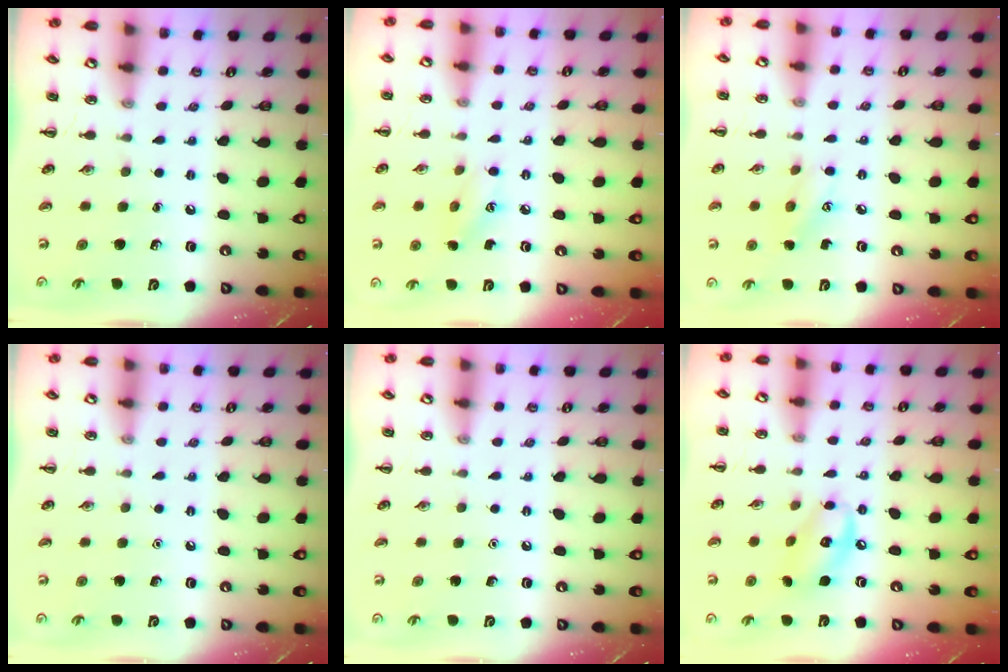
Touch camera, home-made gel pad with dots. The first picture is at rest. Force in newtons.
{"total": 6.2, "press": 5.9, "slide": 1.6}
{"total": 6.5, "press": 6.4, "slide": 1.2}
{"total": 1.6, "press": 1.6, "slide": 0.1}
{"total": 1.6, "press": 1.6, "slide": 0.1}
{"total": 10.3, "press": 10.1, "slide": 1.9}